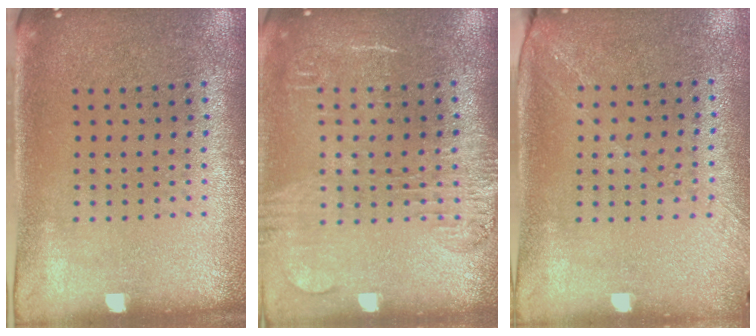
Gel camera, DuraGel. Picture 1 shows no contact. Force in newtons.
{"total": 1.8, "press": 1.5, "slide": 1.0}
{"total": 1.3, "press": 1.1, "slide": 0.7}